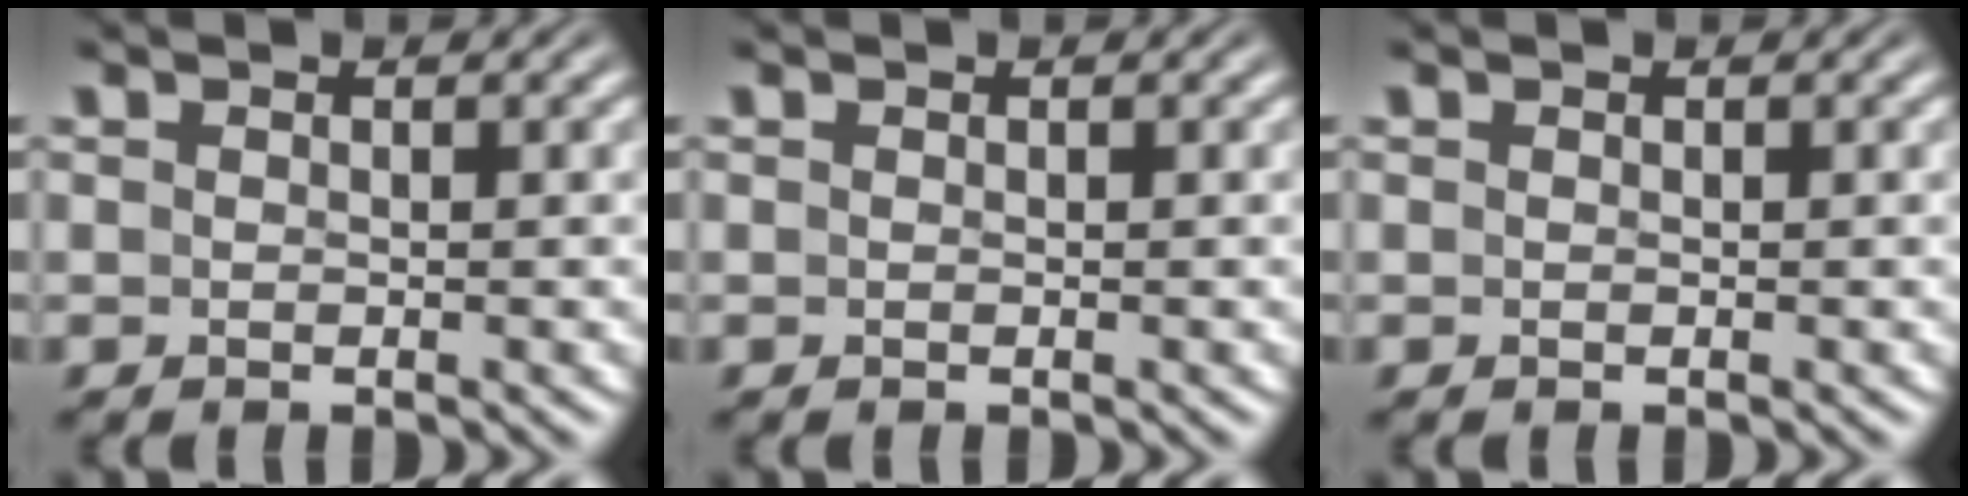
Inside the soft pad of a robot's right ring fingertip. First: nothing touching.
{"total": 0.0}
{"total": 0.0}